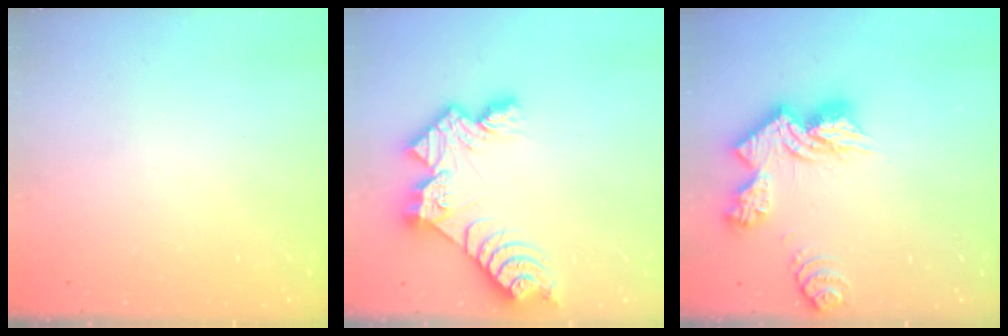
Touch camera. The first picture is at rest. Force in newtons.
{"total": 12.3, "press": 12.3, "slide": 1.3}
{"total": 13.8, "press": 13.8, "slide": 0.4}